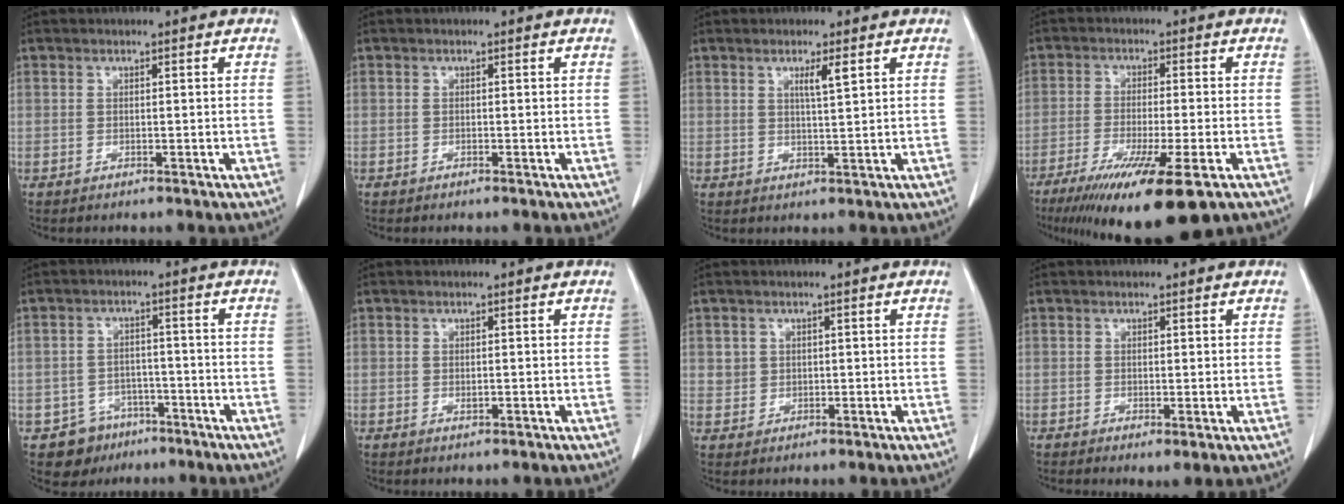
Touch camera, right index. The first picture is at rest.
{"total": 0.0}
{"total": 2.7, "force": [1.3, -0.1, 2.4], "torque": [-0.045, -0.001, 0.024]}
{"total": 15.1, "force": [-9.4, 1.4, 11.8], "torque": [-0.178, -0.042, -0.149]}
{"total": 5.9, "force": [-3.5, 4.7, 0.3], "torque": [0.001, 0.012, -0.049]}
{"total": 0.6, "force": [-0.1, 0.3, 0.6], "torque": [-0.011, -0.001, -0.001]}
{"total": 1.9, "force": [0.7, 1.8, 0.1], "torque": [0.007, 0.003, 0.009]}
{"total": 1.5, "force": [-0.1, 0.5, 1.4], "torque": [-0.024, -0.007, 0.001]}